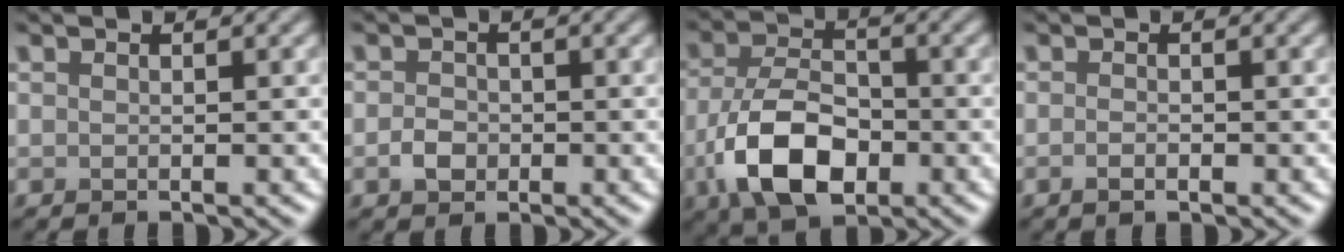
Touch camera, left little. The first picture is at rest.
{"total": 1.7, "force": [-0.5, 1.4, 0.8], "torque": [-0.014, 0.001, -0.015]}
{"total": 8.3, "force": [-3.1, 4.7, 6.0], "torque": [-0.124, -0.005, -0.065]}
{"total": 0.9, "force": [-0.4, 0.4, 0.7], "torque": [-0.013, -0.002, -0.007]}